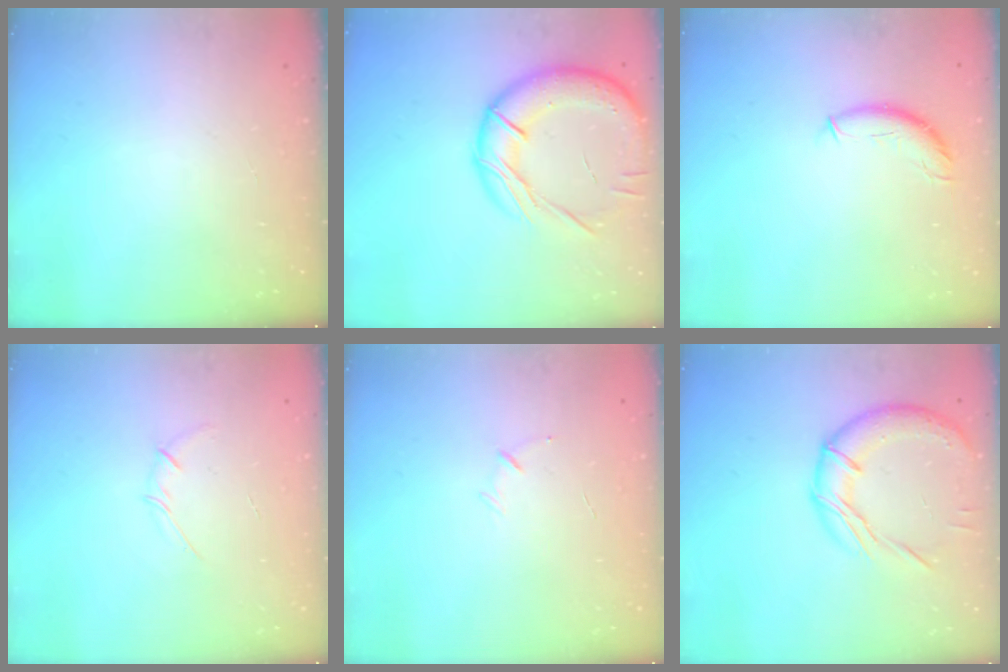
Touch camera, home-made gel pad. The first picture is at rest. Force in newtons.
{"total": 21.4, "press": 21.2, "slide": 3.3}
{"total": 8.3, "press": 8.3, "slide": 0.4}
{"total": 2.7, "press": 2.6, "slide": 0.7}
{"total": 4.5, "press": 4.3, "slide": 1.3}
{"total": 14.6, "press": 14.5, "slide": 0.9}